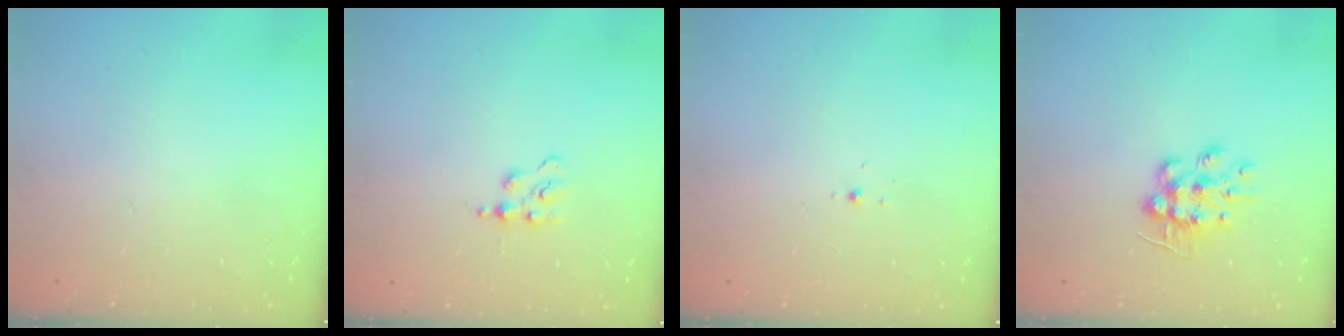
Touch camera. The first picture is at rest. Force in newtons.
{"total": 2.9, "press": 2.9, "slide": 0.4}
{"total": 3.0, "press": 2.9, "slide": 0.8}
{"total": 9.4, "press": 9.4, "slide": 0.6}